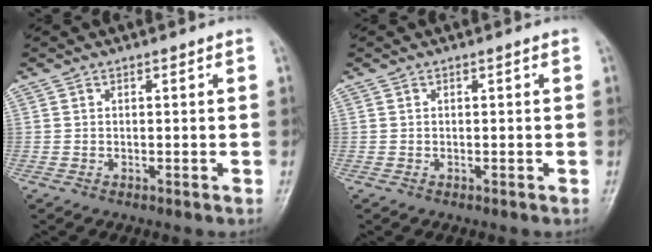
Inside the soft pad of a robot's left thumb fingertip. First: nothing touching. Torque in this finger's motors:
{"motor_torque": [0.01, 0.01, 0.01, -0.01, 0.00]}